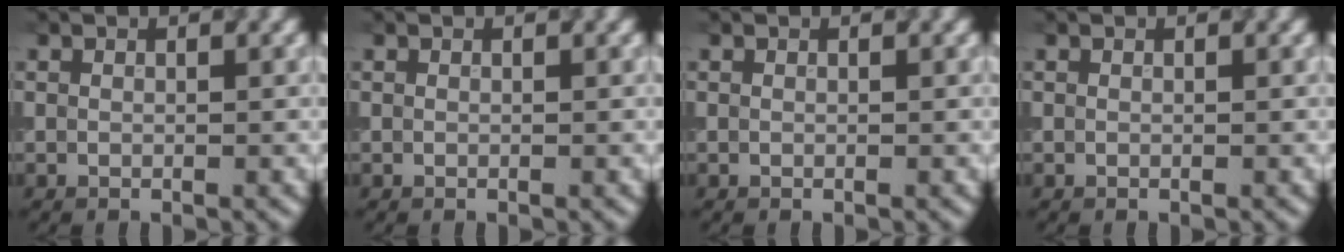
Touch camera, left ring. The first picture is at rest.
{"total": 0.0}
{"total": 0.0}
{"total": 0.0}